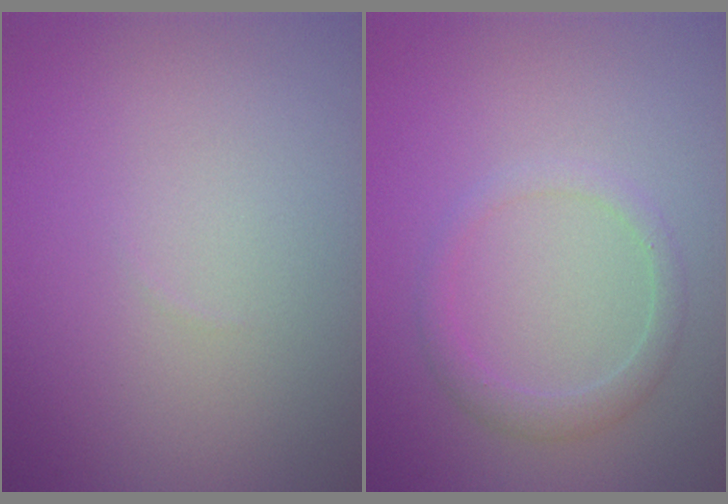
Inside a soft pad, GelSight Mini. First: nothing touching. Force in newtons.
{"total": 1.8, "press": 1.8, "slide": 0.1}